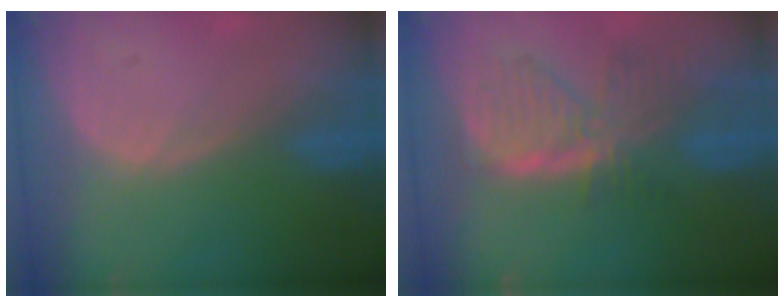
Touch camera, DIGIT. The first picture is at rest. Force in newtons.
{"total": 8.0, "press": 7.1, "slide": 3.8}